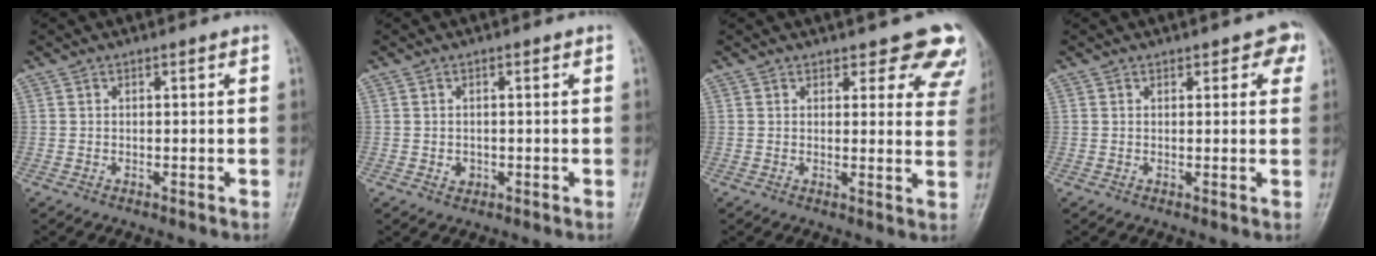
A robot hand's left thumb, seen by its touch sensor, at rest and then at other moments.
{"total": 1.6, "force": [-0.3, 1.4, 0.7], "torque": [-0.004, 0.002, -0.001]}
{"total": 9.4, "force": [8.0, 4.0, 3.0], "torque": [0.023, -0.041, 0.063]}
{"total": 3.3, "force": [1.8, 1.8, 2.1], "torque": [0.003, -0.003, 0.015]}